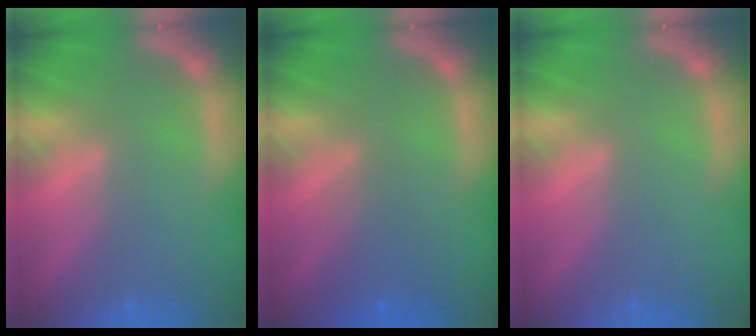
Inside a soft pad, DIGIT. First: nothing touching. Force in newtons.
{"total": 2.4}
{"total": 0.0}